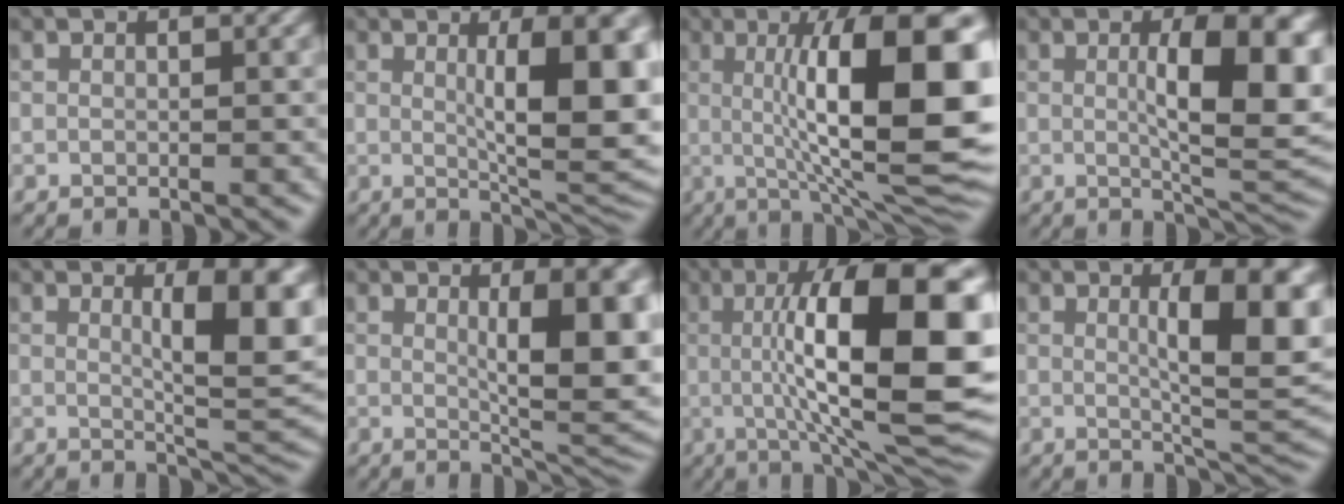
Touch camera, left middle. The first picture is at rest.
{"total": 9.7, "force": [1.3, 2.4, 9.4], "torque": [-0.123, -0.009, 0.025]}
{"total": 14.5, "force": [1.3, 3.3, 14.1], "torque": [-0.180, 0.011, 0.017]}
{"total": 9.9, "force": [1.0, 2.9, 9.5], "torque": [-0.132, -0.003, 0.020]}
{"total": 8.3, "force": [1.8, 2.2, 7.8], "torque": [-0.103, -0.004, 0.033]}
{"total": 8.7, "force": [1.3, 2.3, 8.3], "torque": [-0.112, -0.011, 0.028]}
{"total": 15.3, "force": [1.3, 4.0, 14.7], "torque": [-0.202, 0.006, 0.015]}
{"total": 9.2, "force": [1.6, 2.4, 8.7], "torque": [-0.118, -0.003, 0.031]}